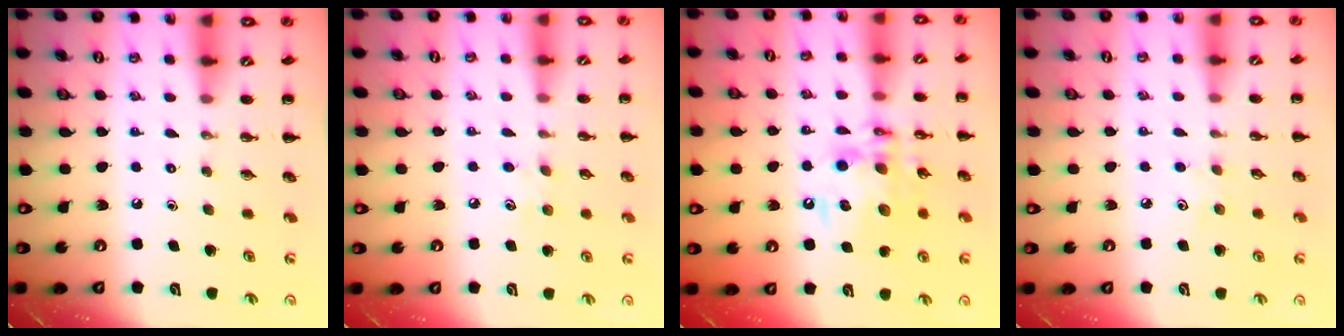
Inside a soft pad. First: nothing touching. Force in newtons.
{"total": 5.4, "press": 5.2, "slide": 1.3}
{"total": 14.5, "press": 14.2, "slide": 2.7}
{"total": 2.7, "press": 2.6, "slide": 0.7}